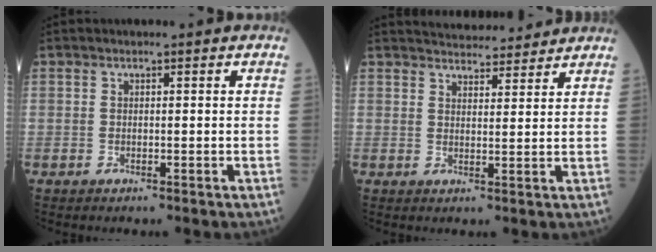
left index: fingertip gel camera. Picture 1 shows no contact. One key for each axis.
{"total": 9.4, "fx": 9.0, "fy": 1.5, "fz": 2.2, "tx": -0.032, "ty": 0.013, "tz": 0.121}